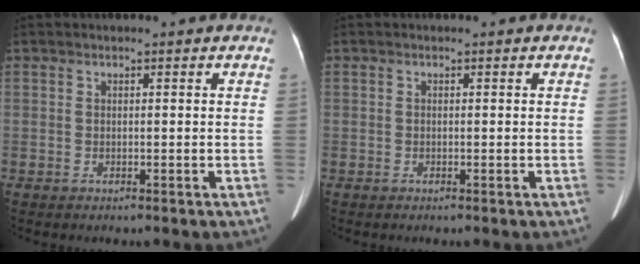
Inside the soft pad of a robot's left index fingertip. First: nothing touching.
{"total": 2.2, "force": [-1.1, -1.6, -1.1], "torque": [0.015, -0.011, -0.020]}